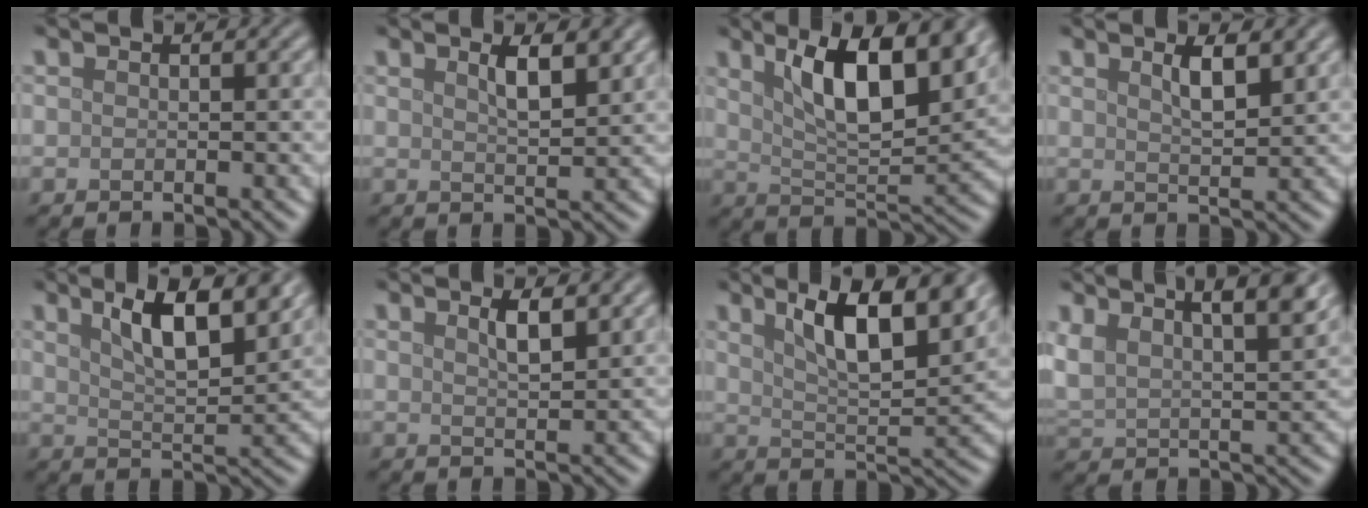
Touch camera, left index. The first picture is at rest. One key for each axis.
{"total": 3.0, "fx": 1.6, "fy": 0.8, "fz": 2.4, "tx": -0.035, "ty": 0.002, "tz": 0.028}
{"total": 9.5, "fx": 4.1, "fy": 3.2, "fz": 7.9, "tx": -0.122, "ty": 0.001, "tz": 0.069}
{"total": 2.8, "fx": 1.5, "fy": 0.7, "fz": 2.2, "tx": -0.035, "ty": 0.001, "tz": 0.027}
{"total": 7.0, "fx": 4.1, "fy": 2.0, "fz": 5.4, "tx": -0.085, "ty": 0.005, "tz": 0.066}
{"total": 2.3, "fx": 1.4, "fy": 0.6, "fz": 1.8, "tx": -0.027, "ty": 0.002, "tz": 0.024}
{"total": 8.8, "fx": 4.5, "fy": 2.6, "fz": 7.1, "tx": -0.108, "ty": 0.007, "tz": 0.075}
{"total": 8.5, "fx": 5.4, "fy": 3.2, "fz": 5.8, "tx": -0.102, "ty": 0.023, "tz": 0.079}